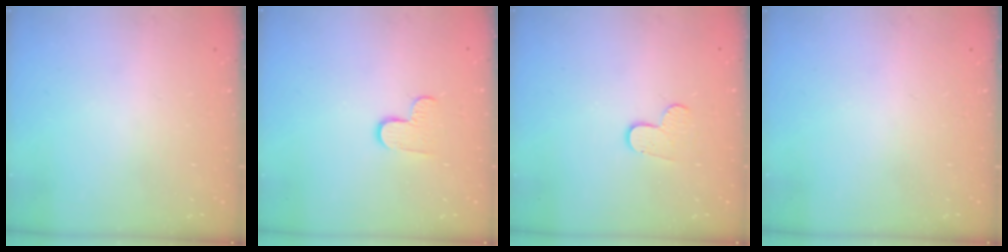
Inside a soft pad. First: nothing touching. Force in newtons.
{"total": 4.5, "press": 4.5, "slide": 0.4}
{"total": 3.3, "press": 3.3, "slide": 0.3}
{"total": 0.0}